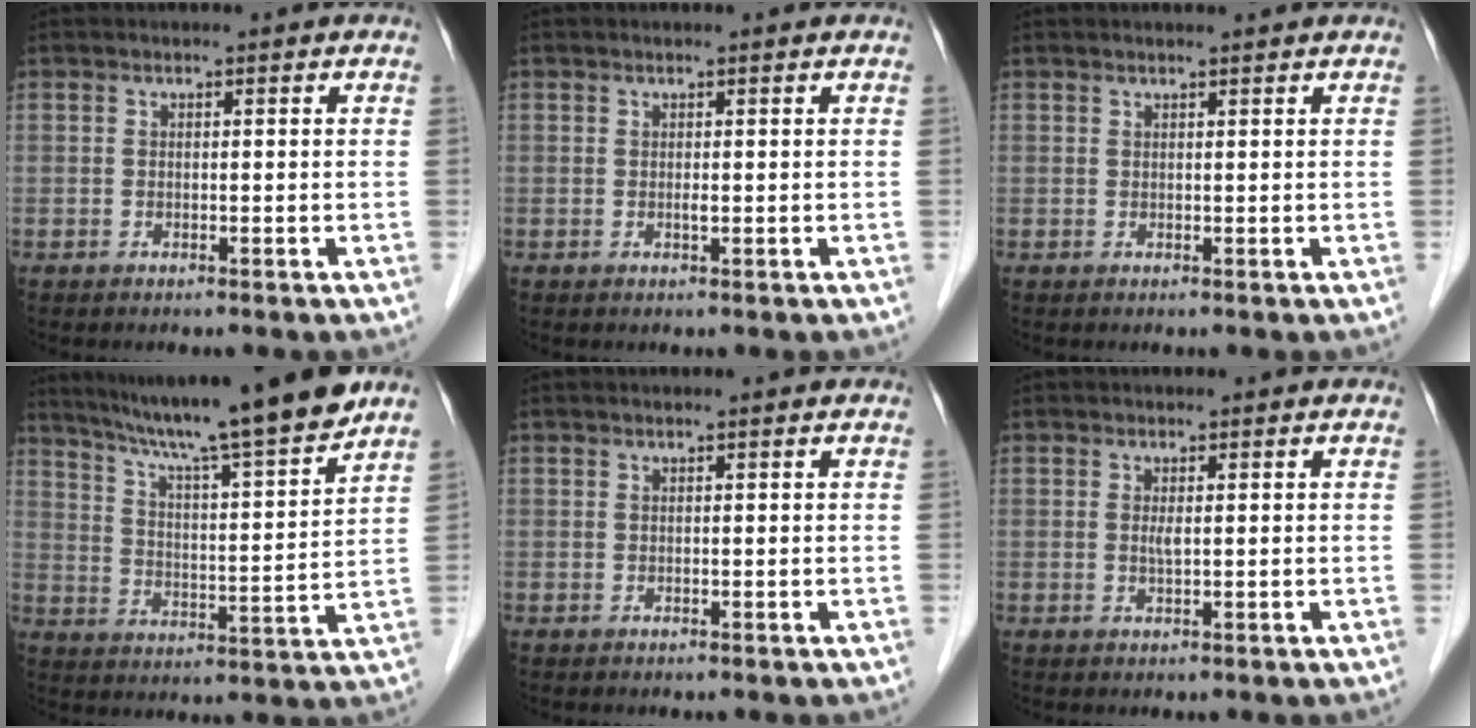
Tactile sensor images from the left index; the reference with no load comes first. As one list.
[{"total": 0.6, "force": [0.0, 0.0, 0.6], "torque": [-0.012, -0.001, -0.001]}, {"total": 1.5, "force": [1.4, -0.1, 0.5], "torque": [-0.008, 0.010, 0.020]}, {"total": 18.0, "force": [15.2, -1.0, 9.6], "torque": [-0.158, -0.007, 0.231]}, {"total": 0.0}, {"total": 1.1, "force": [0.3, 0.2, 1.1], "torque": [-0.028, -0.001, 0.003]}]